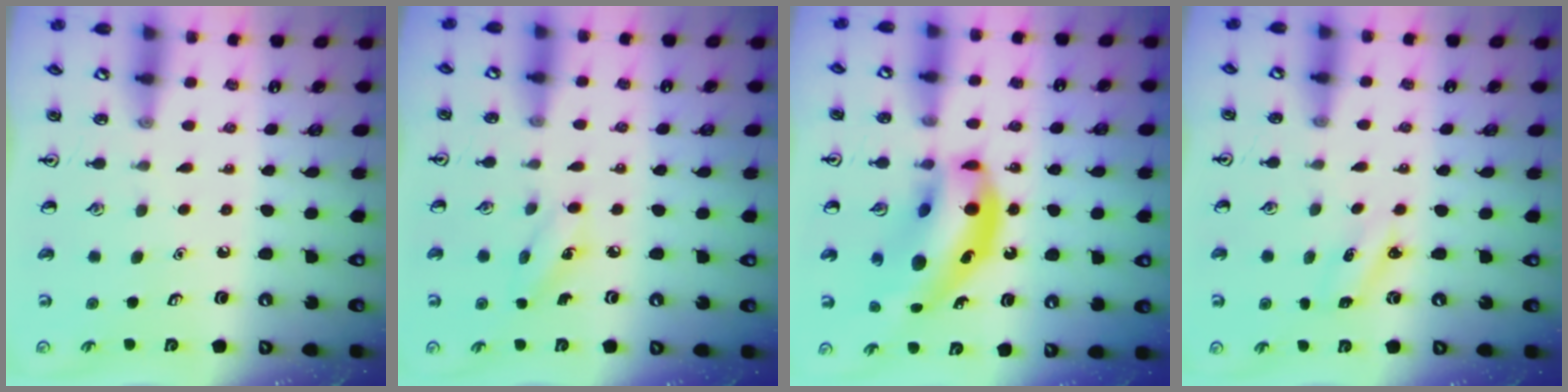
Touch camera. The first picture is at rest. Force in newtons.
{"total": 5.4, "press": 5.1, "slide": 1.5}
{"total": 17.5, "press": 16.7, "slide": 5.0}
{"total": 2.5, "press": 2.3, "slide": 0.8}